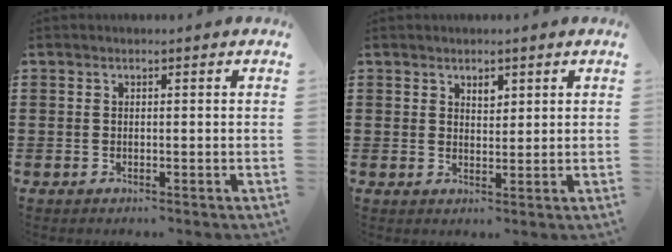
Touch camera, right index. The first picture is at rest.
{"total": 1.9, "force": [1.4, 1.0, 0.8], "torque": [-0.011, 0.001, 0.024]}